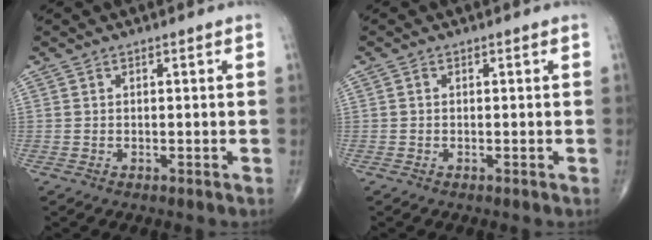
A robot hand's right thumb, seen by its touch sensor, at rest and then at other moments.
{"total": 0.0}